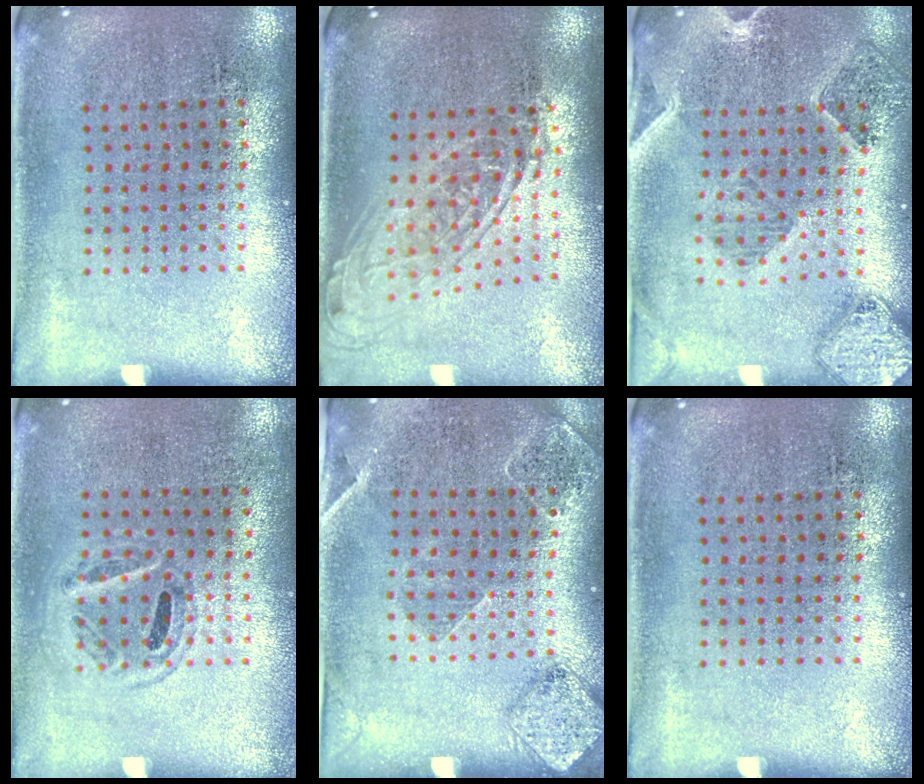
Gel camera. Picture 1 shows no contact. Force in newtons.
{"total": 1.8, "press": 1.4, "slide": 1.1}
{"total": 1.6, "press": 1.6, "slide": 0.3}
{"total": 0.9, "press": 0.8, "slide": 0.4}
{"total": 1.6, "press": 1.5, "slide": 0.3}
{"total": 0.0}